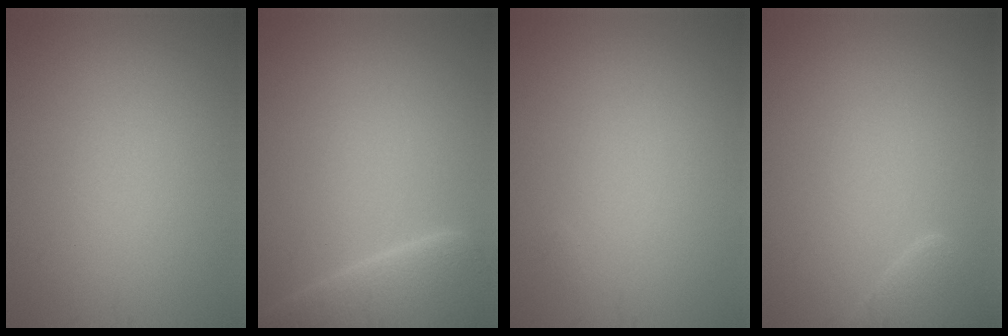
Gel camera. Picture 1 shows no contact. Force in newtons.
{"total": 5.6, "press": 5.6, "slide": 0.5}
{"total": 0.0}
{"total": 2.2, "press": 2.2, "slide": 0.1}